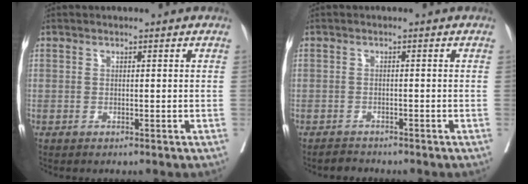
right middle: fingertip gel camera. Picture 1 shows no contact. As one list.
[{"total": 1.4, "force": [-1.4, 0.4, -0.2], "torque": [-0.004, -0.005, -0.023]}]